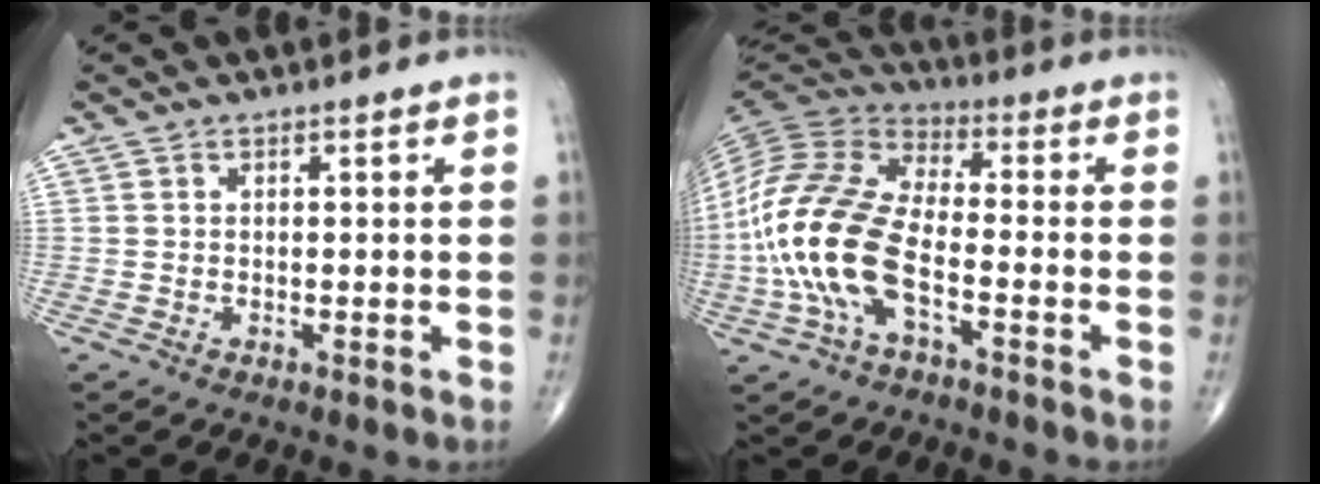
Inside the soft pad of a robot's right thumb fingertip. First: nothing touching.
{"total": 18.1, "force": [-4.9, 8.8, 15.1], "torque": [-0.326, 0.030, -0.096]}